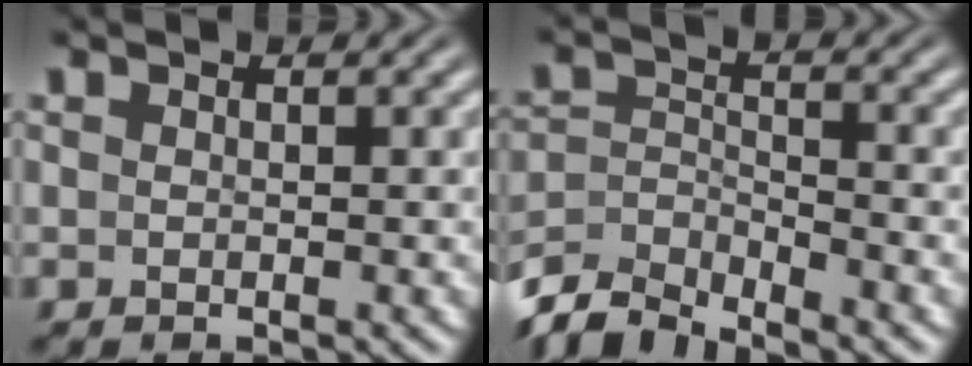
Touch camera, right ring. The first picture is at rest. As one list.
[{"total": 5.6, "force": [-4.1, 3.1, 2.3], "torque": [-0.062, -0.035, -0.058]}]